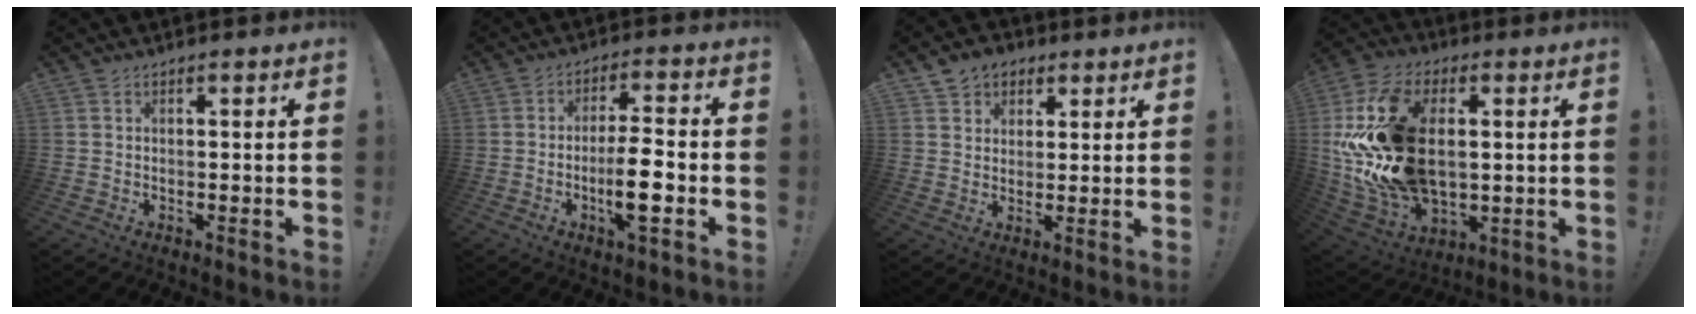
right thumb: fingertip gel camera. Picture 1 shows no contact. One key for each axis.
{"total": 10.7, "fx": -3.1, "fy": 2.4, "fz": 9.9, "tx": -0.168, "ty": 0.003, "tz": -0.060}
{"total": 5.6, "fx": 2.5, "fy": 4.9, "fz": 1.0, "tx": -0.010, "ty": -0.013, "tz": 0.049}
{"total": 25.5, "fx": 2.0, "fy": 16.3, "fz": 19.4, "tx": -0.382, "ty": 0.010, "tz": 0.049}